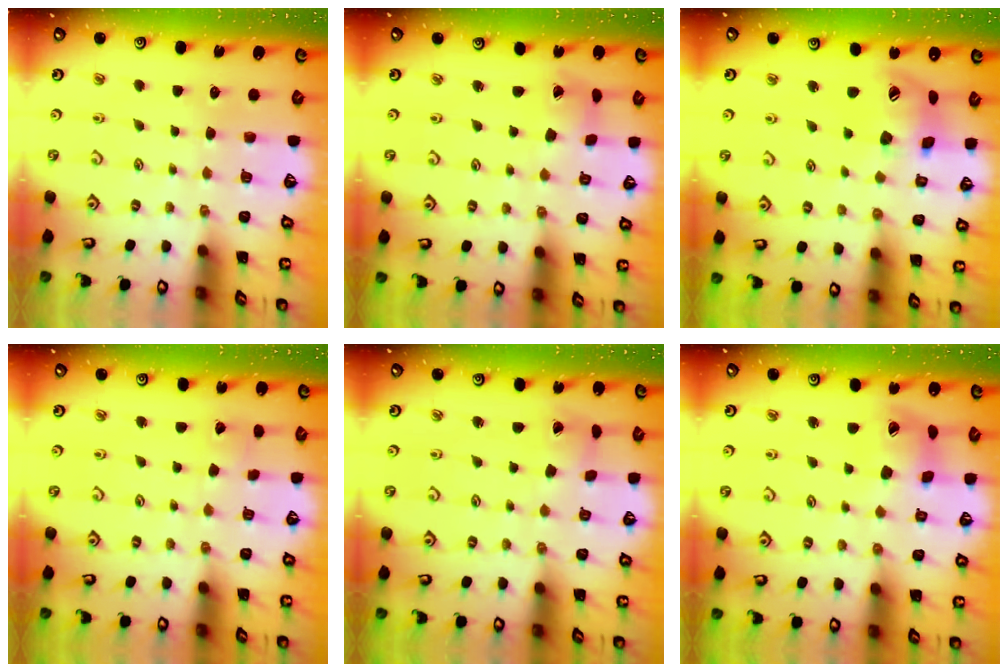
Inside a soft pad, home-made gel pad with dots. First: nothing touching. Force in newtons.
{"total": 2.7, "press": 2.6, "slide": 0.4}
{"total": 16.4, "press": 16.2, "slide": 2.2}
{"total": 2.1, "press": 2.1, "slide": 0.2}
{"total": 2.7, "press": 2.7, "slide": 0.4}
{"total": 10.5, "press": 10.4, "slide": 1.3}